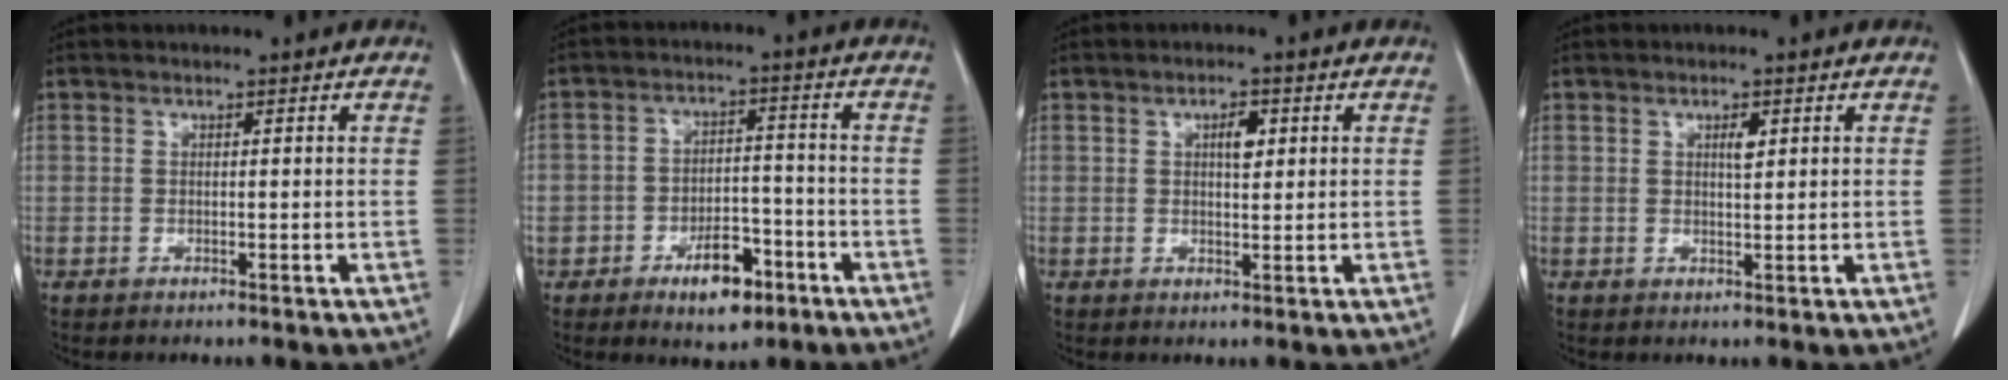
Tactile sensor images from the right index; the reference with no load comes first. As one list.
[{"total": 7.6, "force": [-4.2, 4.2, 4.8], "torque": [-0.070, 0.014, -0.063]}, {"total": 2.8, "force": [0.9, 1.0, 2.4], "torque": [-0.040, 0.001, 0.015]}, {"total": 1.7, "force": [0.7, 0.5, 1.5], "torque": [-0.025, -0.002, 0.012]}]